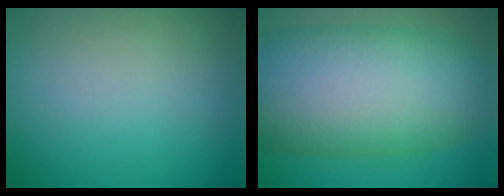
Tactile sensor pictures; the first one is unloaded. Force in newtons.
{"total": 13.8, "press": 13.8, "slide": 0.4}